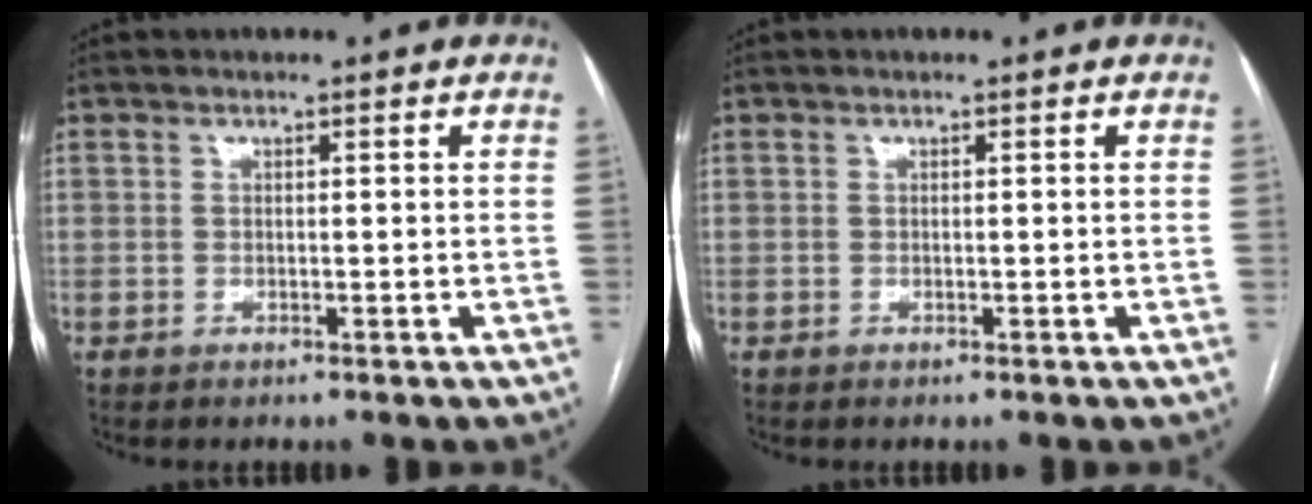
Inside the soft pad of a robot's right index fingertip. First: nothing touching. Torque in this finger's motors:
{"motor_torque": [0.00, 0.00, 0.00, 0.00]}